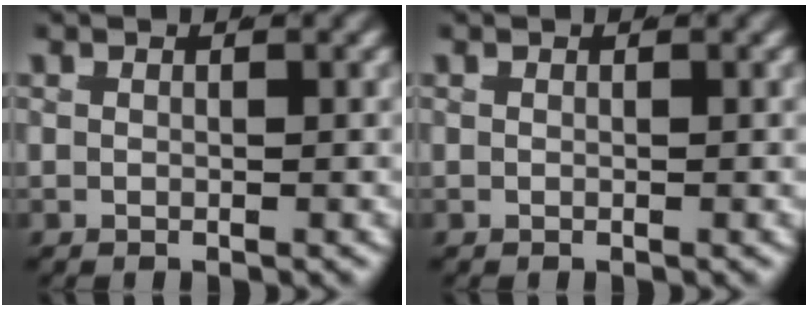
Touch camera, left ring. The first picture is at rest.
{"total": 1.1, "force": [-0.3, -1.0, -0.3], "torque": [0.012, -0.014, 0.008]}